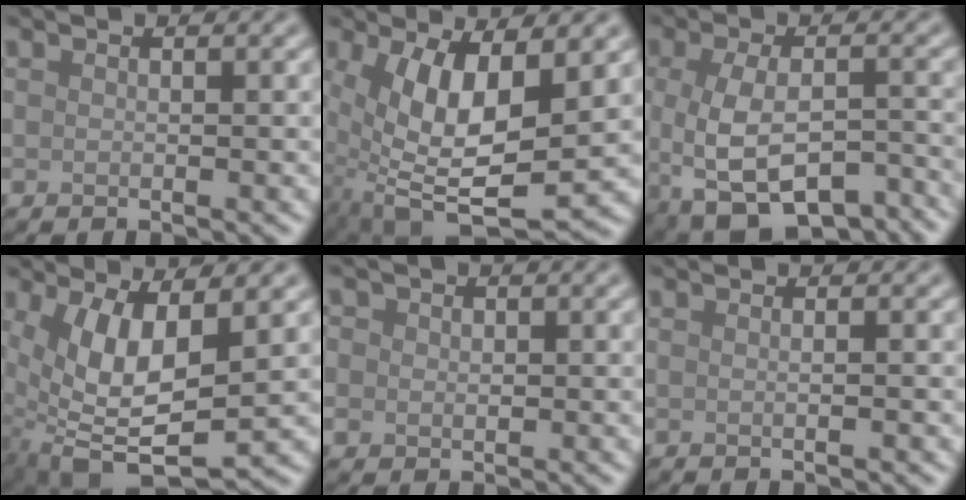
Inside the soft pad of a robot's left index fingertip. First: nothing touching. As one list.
[{"total": 9.8, "force": [0.7, 4.2, 8.8], "torque": [-0.182, -0.017, 0.016]}, {"total": 9.3, "force": [-3.8, 4.7, 7.1], "torque": [-0.136, -0.039, -0.047]}, {"total": 8.2, "force": [0.7, 3.7, 7.3], "torque": [-0.160, -0.017, 0.021]}, {"total": 3.4, "force": [1.0, 2.9, 1.4], "torque": [-0.014, 0.017, -0.002]}, {"total": 1.4, "force": [0.1, 0.6, 1.3], "torque": [-0.005, -0.002, -0.005]}]